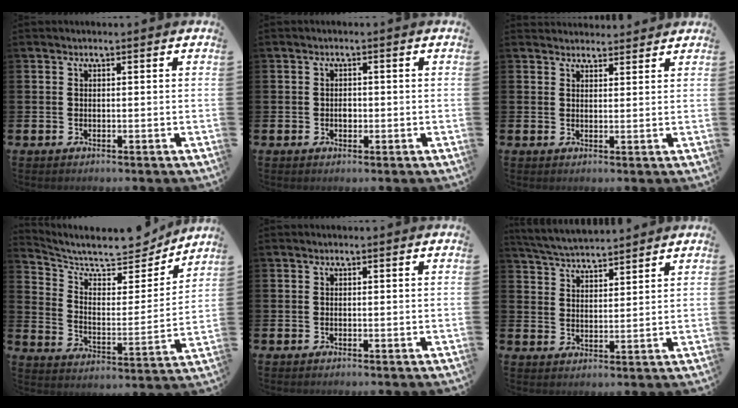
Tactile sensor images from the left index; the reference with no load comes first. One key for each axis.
{"total": 1.3, "fx": -0.2, "fy": 1.0, "fz": 0.8, "tx": -0.003, "ty": 0.001, "tz": -0.008}
{"total": 2.4, "fx": 2.3, "fy": 0.7, "fz": -0.2, "tx": 0.009, "ty": -0.013, "tz": 0.042}
{"total": 9.0, "fx": 8.2, "fy": 2.5, "fz": 2.8, "tx": -0.084, "ty": -0.066, "tz": 0.139}
{"total": 0.0}
{"total": 4.6, "fx": 4.6, "fy": 0.3, "fz": 0.3, "tx": -0.028, "ty": -0.026, "tz": 0.082}